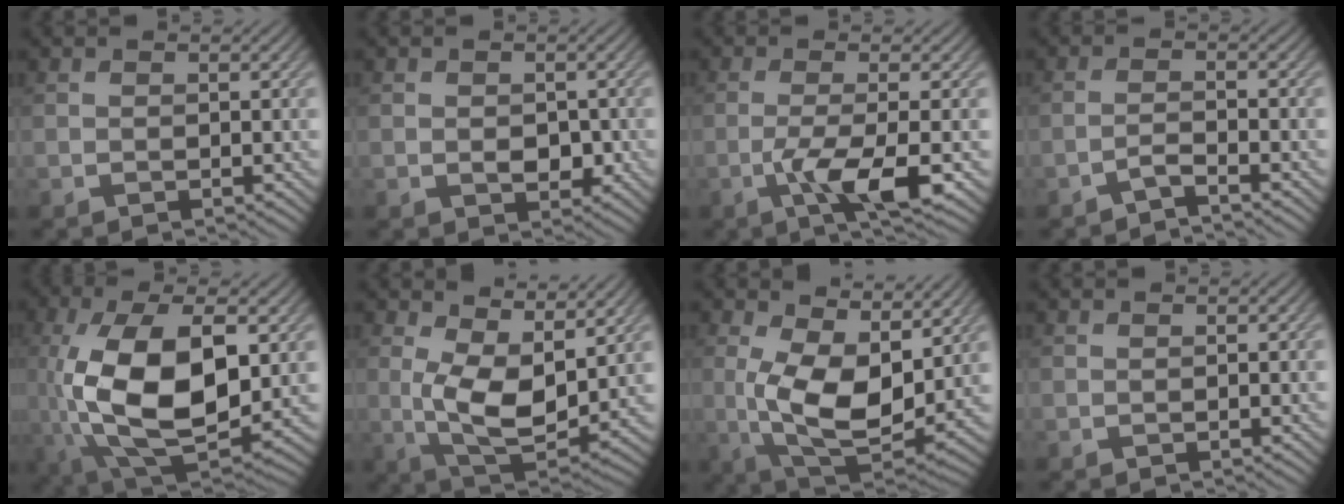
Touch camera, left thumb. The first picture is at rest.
{"total": 2.1, "force": [-0.2, 1.5, 1.4], "torque": [-0.026, -0.008, -0.002]}
{"total": 5.6, "force": [-1.9, 1.0, 5.2], "torque": [-0.099, 0.007, -0.038]}
{"total": 2.0, "force": [-1.6, 0.1, 1.0], "torque": [-0.018, 0.008, -0.047]}
{"total": 16.0, "force": [0.2, 8.1, 13.7], "torque": [-0.288, -0.012, 0.012]}
{"total": 9.4, "force": [2.5, 4.7, 7.7], "torque": [-0.160, -0.011, 0.043]}
{"total": 12.0, "force": [2.0, 6.3, 9.9], "torque": [-0.202, -0.016, 0.035]}
{"total": 0.0}